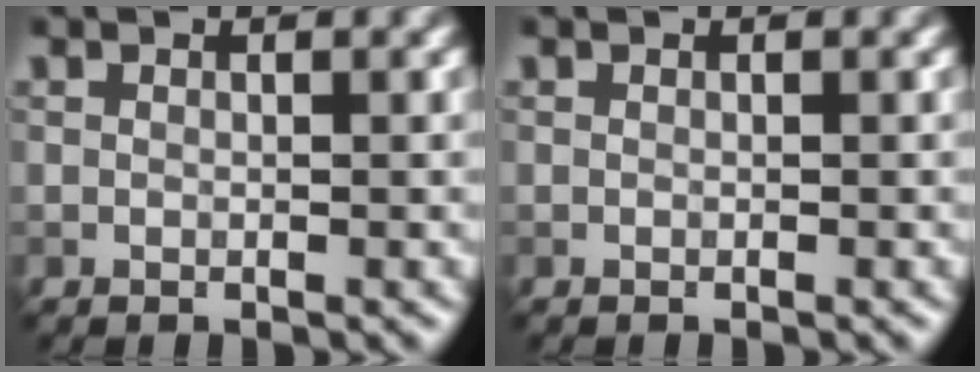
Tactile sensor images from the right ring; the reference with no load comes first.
{"total": 0.0}